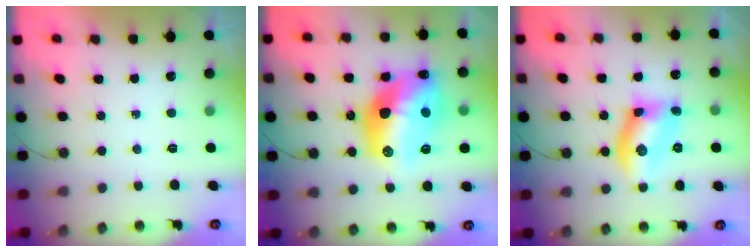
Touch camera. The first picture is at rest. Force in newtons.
{"total": 20.6, "press": 20.6, "slide": 1.1}
{"total": 10.9, "press": 10.9, "slide": 0.3}